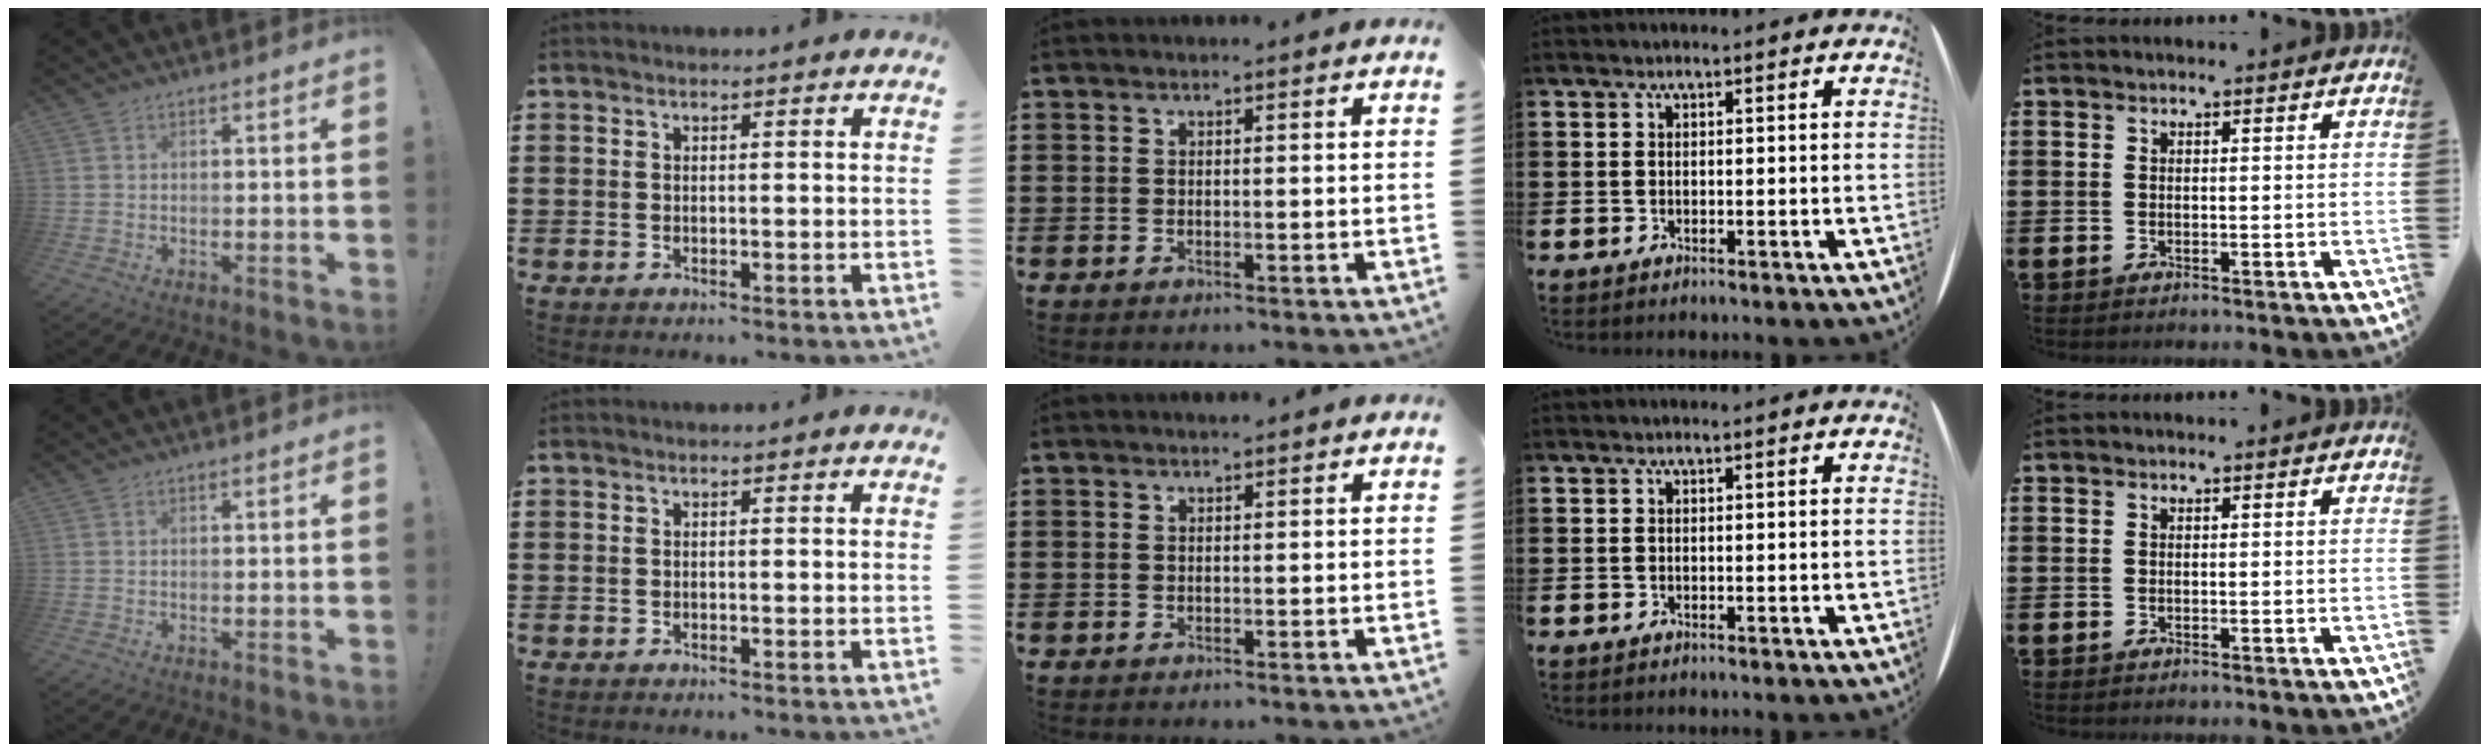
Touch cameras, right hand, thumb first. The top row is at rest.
{}